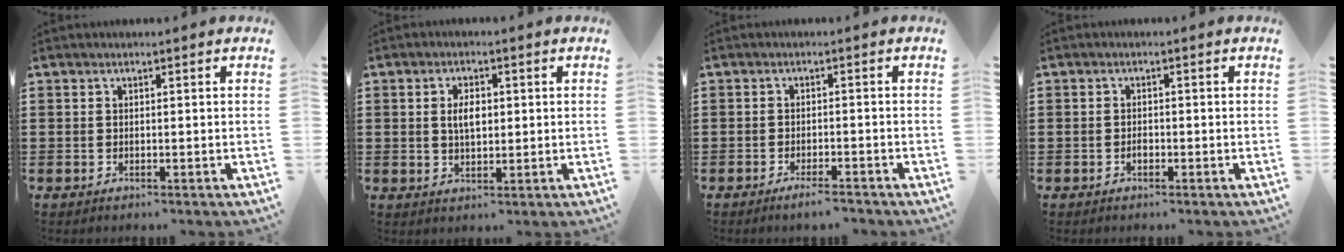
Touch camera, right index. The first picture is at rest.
{"total": 3.6, "force": [0.4, 1.8, 3.1], "torque": [-0.055, 0.004, 0.004]}
{"total": 2.5, "force": [-2.1, 0.1, 1.3], "torque": [-0.029, -0.001, -0.041]}
{"total": 1.0, "force": [-0.5, 0.6, 0.6], "torque": [-0.012, -0.002, -0.009]}